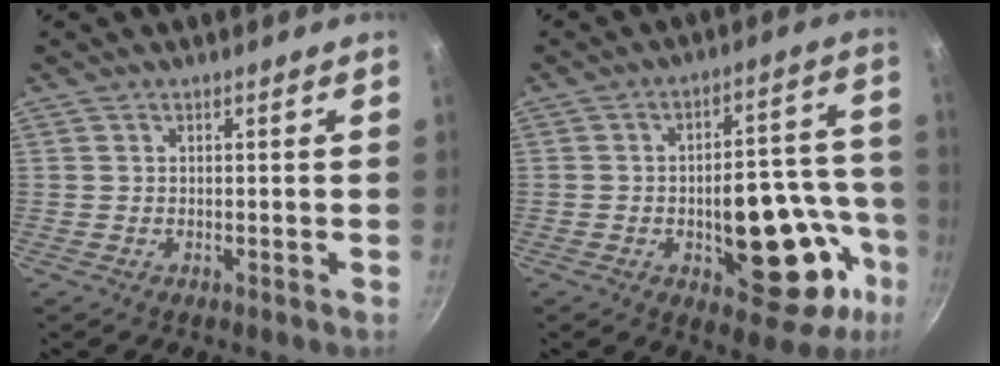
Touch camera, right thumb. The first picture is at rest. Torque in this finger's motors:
{"motor_torque": [2.64, 2.37, 1.42, -0.69, 0.19]}